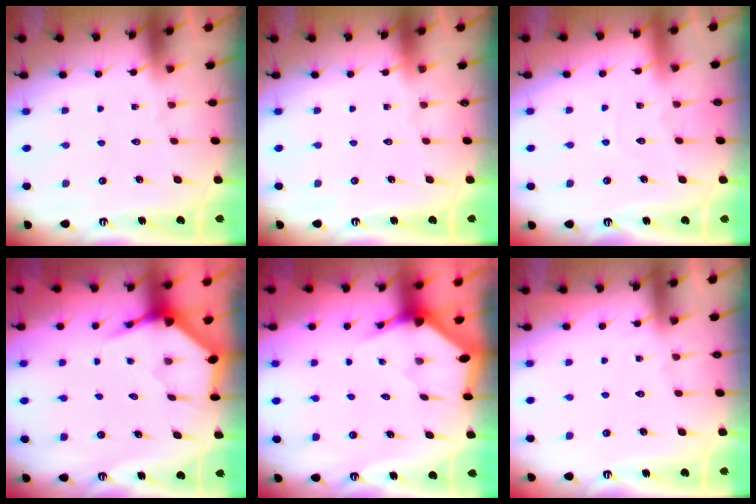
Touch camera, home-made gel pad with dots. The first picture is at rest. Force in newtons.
{"total": 0.0}
{"total": 2.7, "press": 2.7, "slide": 0.2}
{"total": 4.0, "press": 3.9, "slide": 0.5}
{"total": 3.0, "press": 3.0, "slide": 0.1}
{"total": 3.4, "press": 3.3, "slide": 0.4}